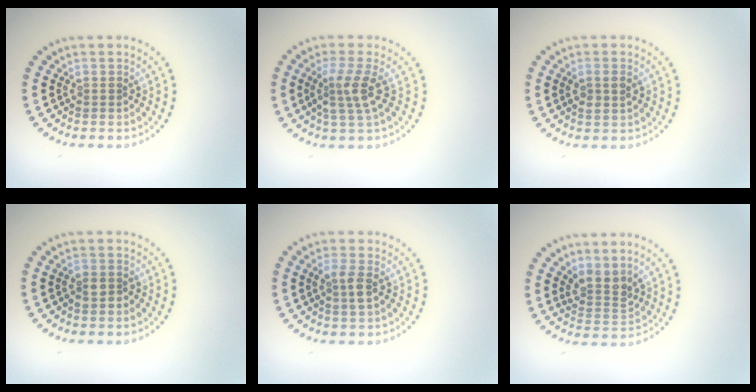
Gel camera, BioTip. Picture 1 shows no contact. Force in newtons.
{"total": 2.8, "press": 2.2, "slide": 1.8}
{"total": 1.6, "press": 1.5, "slide": 0.3}
{"total": 1.5, "press": 1.3, "slide": 0.6}
{"total": 1.9, "press": 1.9, "slide": 0.4}
{"total": 2.6, "press": 1.9, "slide": 1.7}